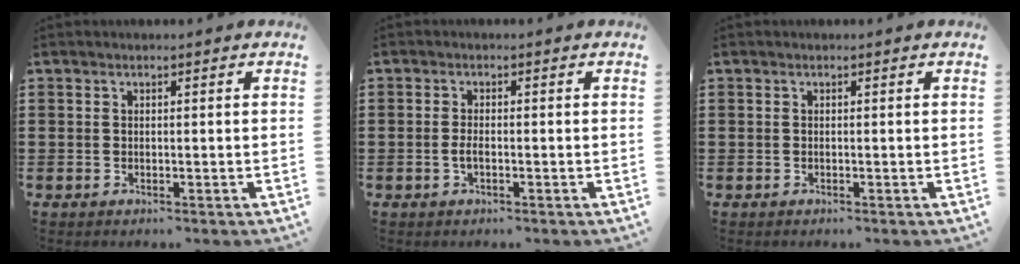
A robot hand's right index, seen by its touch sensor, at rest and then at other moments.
{"total": 1.8, "force": [-0.4, 0.7, 1.6], "torque": [-0.038, -0.002, -0.010]}
{"total": 0.0}